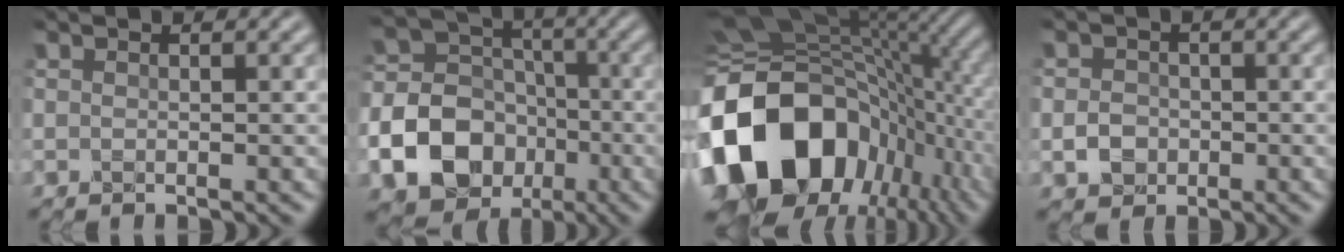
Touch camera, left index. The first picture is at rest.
{"total": 20.2, "force": [-8.3, 17.5, 5.8], "torque": [-0.160, -0.055, -0.159]}
{"total": 18.2, "force": [-5.2, 12.9, 11.7], "torque": [-0.242, -0.013, -0.094]}
{"total": 2.4, "force": [-0.9, 1.9, 1.1], "torque": [-0.020, 0.001, -0.024]}